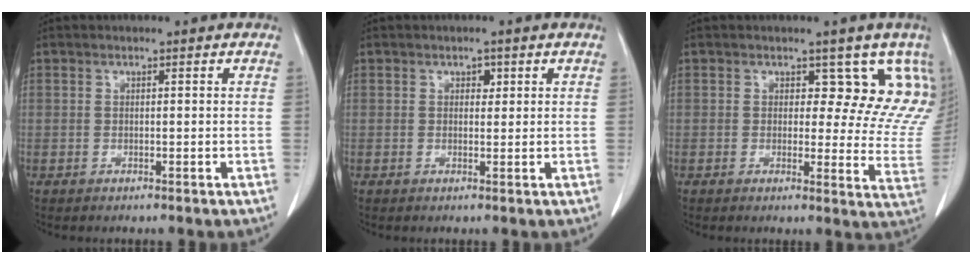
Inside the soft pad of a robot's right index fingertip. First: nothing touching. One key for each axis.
{"total": 1.2, "fx": 0.5, "fy": 0.8, "fz": 0.7, "tx": -0.005, "ty": 0.000, "tz": 0.006}
{"total": 9.3, "fx": 6.5, "fy": 4.8, "fz": 4.6, "tx": -0.021, "ty": -0.020, "tz": 0.048}